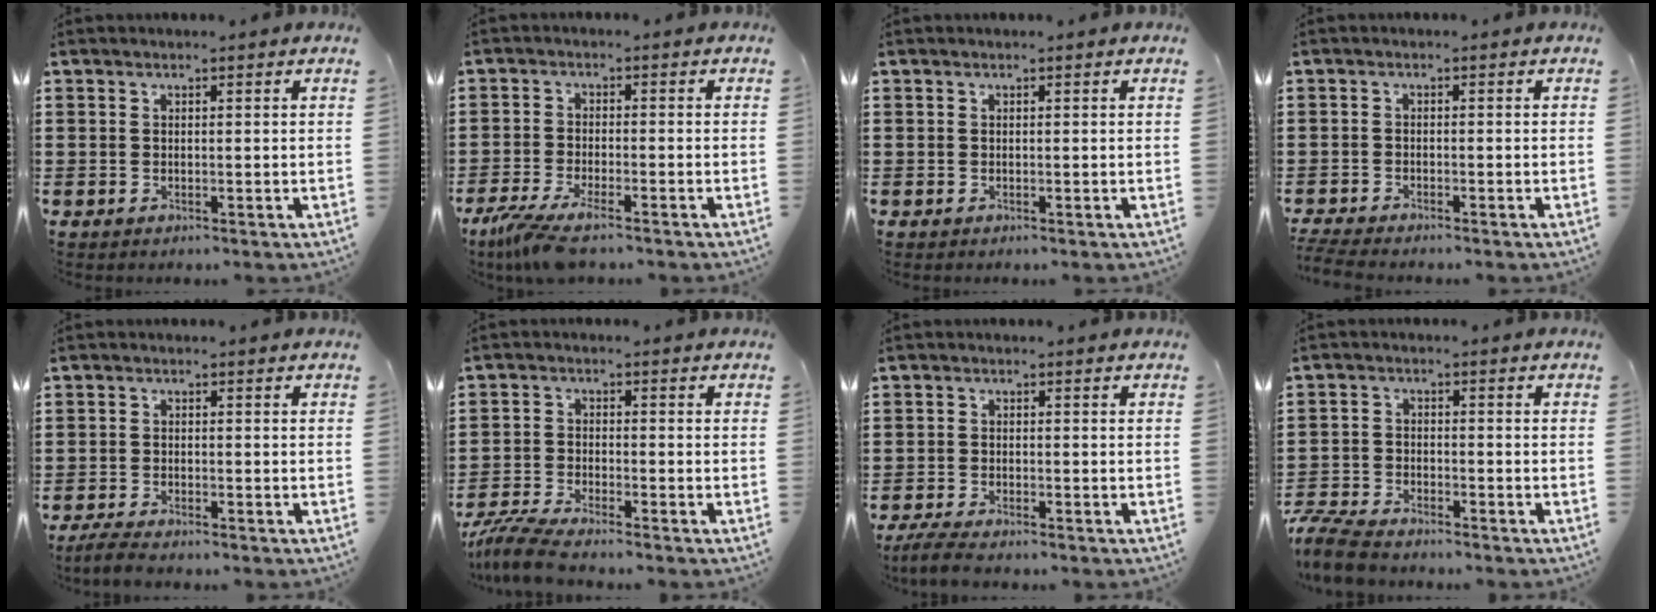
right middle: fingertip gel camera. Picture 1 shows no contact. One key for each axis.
{"total": 4.9, "fx": -3.8, "fy": 0.2, "fz": 3.1, "tx": -0.087, "ty": -0.024, "tz": -0.076}
{"total": 0.0}
{"total": 2.1, "fx": -2.1, "fy": -0.1, "fz": 0.4, "tx": -0.025, "ty": -0.007, "tz": -0.046}
{"total": 2.7, "fx": -2.5, "fy": 0.1, "fz": 0.9, "tx": -0.030, "ty": -0.006, "tz": -0.055}
{"total": 5.2, "fx": -4.8, "fy": 0.1, "fz": 2.1, "tx": -0.062, "ty": -0.017, "tz": -0.098}
{"total": 3.3, "fx": -3.0, "fy": 0.1, "fz": 1.2, "tx": -0.035, "ty": -0.008, "tz": -0.063}
{"total": 5.9, "fx": -5.6, "fy": 0.9, "fz": 1.6, "tx": -0.053, "ty": -0.001, "tz": -0.116}